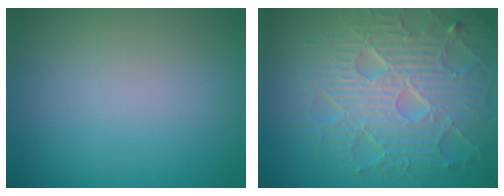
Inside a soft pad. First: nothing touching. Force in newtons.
{"total": 9.1, "press": 6.5, "slide": 6.4}